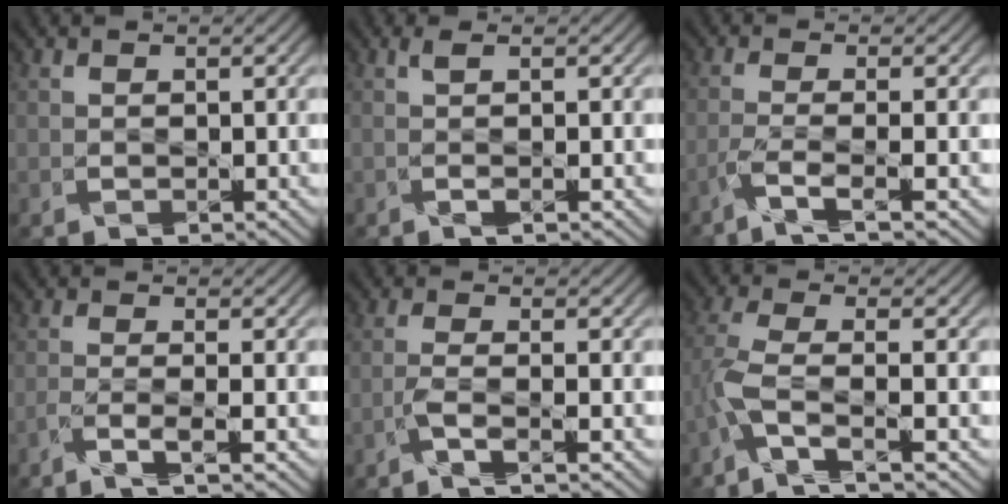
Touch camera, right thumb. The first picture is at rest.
{"total": 1.5, "force": [0.1, -0.7, 1.3], "torque": [-0.031, 0.004, 0.001]}
{"total": 3.3, "force": [-2.0, -0.3, 2.5], "torque": [-0.055, 0.003, -0.053]}
{"total": 2.6, "force": [-1.7, -0.4, 1.9], "torque": [-0.041, 0.004, -0.045]}
{"total": 2.3, "force": [-1.3, -0.6, 1.8], "torque": [-0.046, 0.008, -0.032]}
{"total": 4.9, "force": [-2.5, 0.3, 4.3], "torque": [-0.104, 0.002, -0.069]}